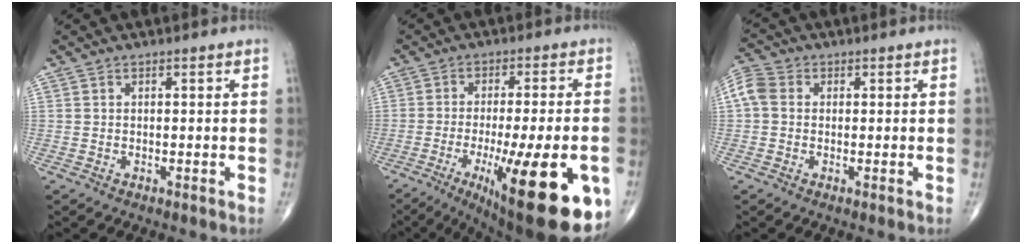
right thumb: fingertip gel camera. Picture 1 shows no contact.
{"total": 25.3, "force": [-9.2, 6.6, 22.6], "torque": [-0.273, -0.010, -0.117]}
{"total": 5.2, "force": [0.5, 4.2, 3.1], "torque": [-0.070, 0.018, 0.002]}